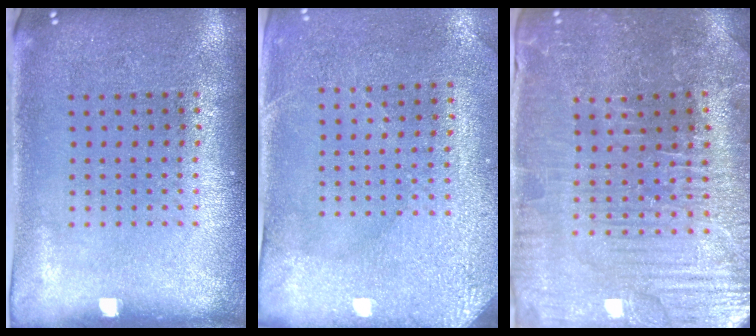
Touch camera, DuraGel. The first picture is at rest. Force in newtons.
{"total": 2.9, "press": 2.7, "slide": 1.1}
{"total": 3.7, "press": 3.7, "slide": 0.4}